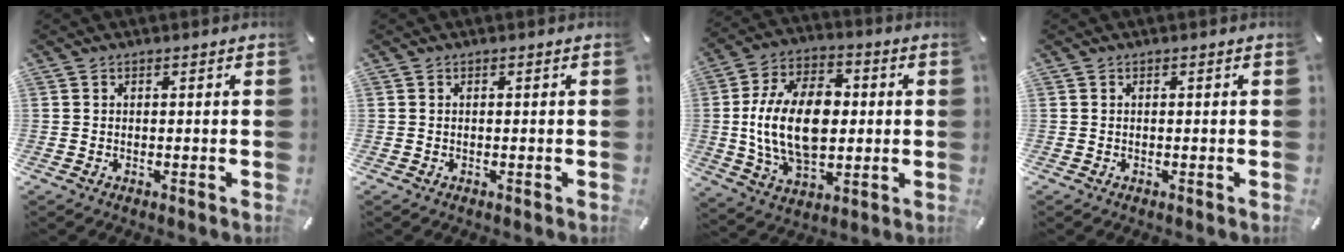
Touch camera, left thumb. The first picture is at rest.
{"total": 0.0}
{"total": 19.3, "force": [0.4, 12.7, 14.5], "torque": [-0.299, 0.008, 0.005]}
{"total": 0.0}